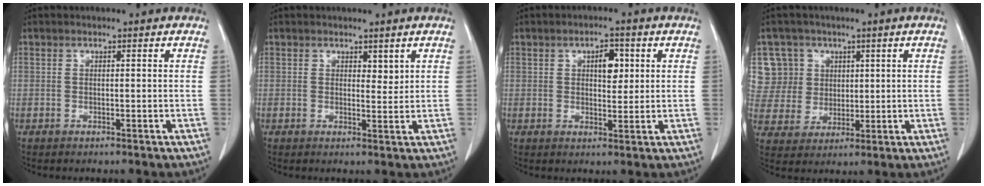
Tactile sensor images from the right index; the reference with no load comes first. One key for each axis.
{"total": 1.6, "fx": 1.1, "fy": 0.9, "fz": 0.9, "tx": -0.006, "ty": -0.008, "tz": 0.018}
{"total": 4.1, "fx": 1.3, "fy": 2.0, "fz": 3.3, "tx": -0.049, "ty": 0.005, "tz": 0.020}
{"total": 8.9, "fx": 3.7, "fy": 8.1, "fz": 0.3, "tx": -0.002, "ty": 0.022, "tz": 0.083}